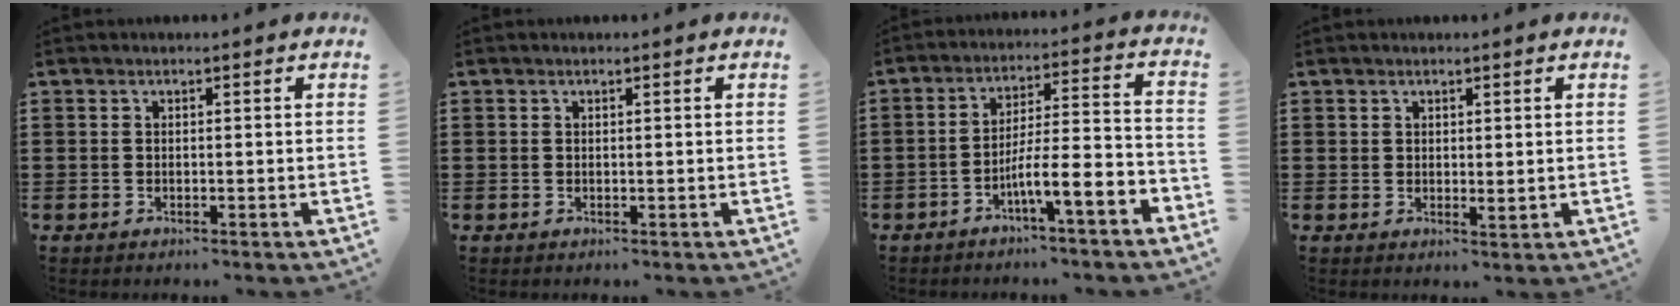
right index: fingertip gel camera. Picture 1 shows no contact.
{"total": 0.0}
{"total": 8.1, "force": [-4.7, 1.1, 6.5], "torque": [-0.109, -0.004, -0.086]}
{"total": 1.2, "force": [1.0, 0.5, 0.5], "torque": [-0.011, 0.002, 0.019]}